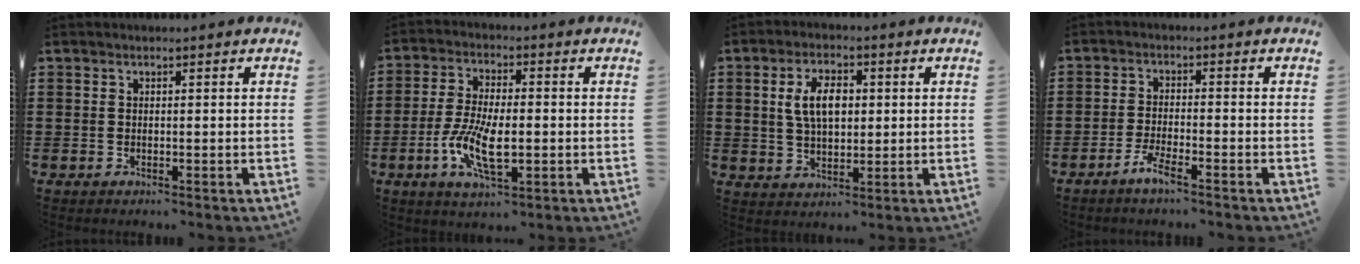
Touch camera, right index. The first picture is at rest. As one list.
[{"total": 9.1, "force": [-2.2, 3.6, 8.0], "torque": [-0.181, -0.014, -0.045]}, {"total": 6.4, "force": [1.2, 3.5, 5.3], "torque": [-0.110, 0.007, 0.014]}, {"total": 3.1, "force": [-2.5, 0.0, 1.9], "torque": [-0.048, -0.001, -0.050]}]